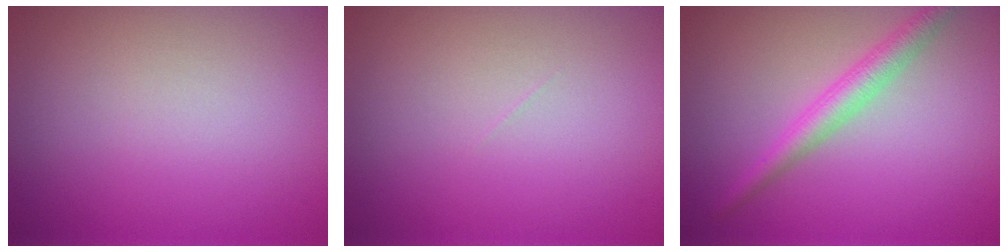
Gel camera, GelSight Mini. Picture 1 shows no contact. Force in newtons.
{"total": 0.0}
{"total": 2.9, "press": 2.9, "slide": 0.0}